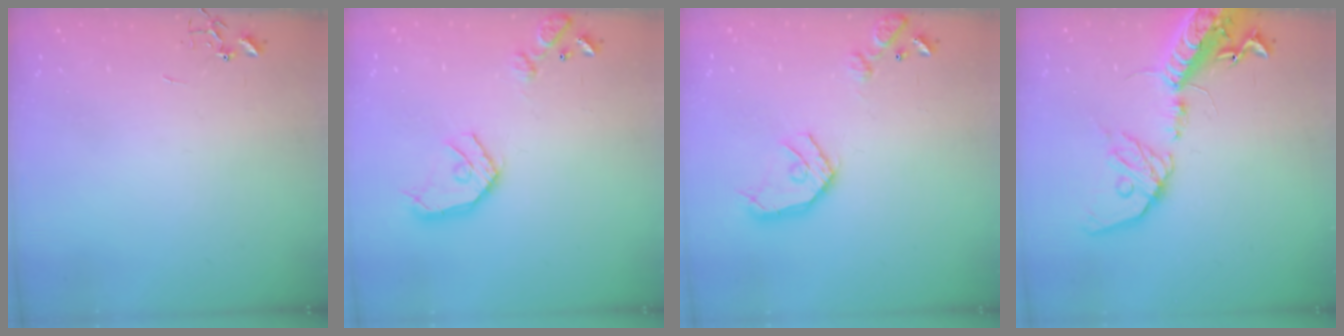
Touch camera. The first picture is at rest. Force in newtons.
{"total": 14.7, "press": 14.6, "slide": 1.6}
{"total": 14.7, "press": 14.6, "slide": 1.6}
{"total": 20.9, "press": 20.4, "slide": 4.4}